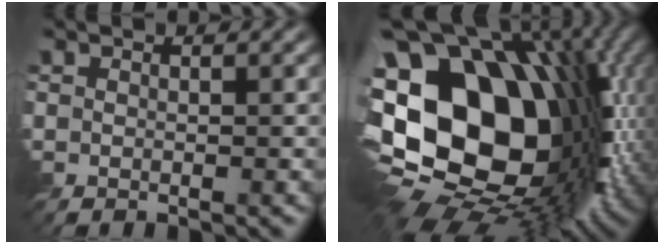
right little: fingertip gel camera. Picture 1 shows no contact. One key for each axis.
{"total": 20.6, "fx": 0.2, "fy": 14.4, "fz": 14.8, "tx": -0.257, "ty": -0.004, "tz": 0.022}